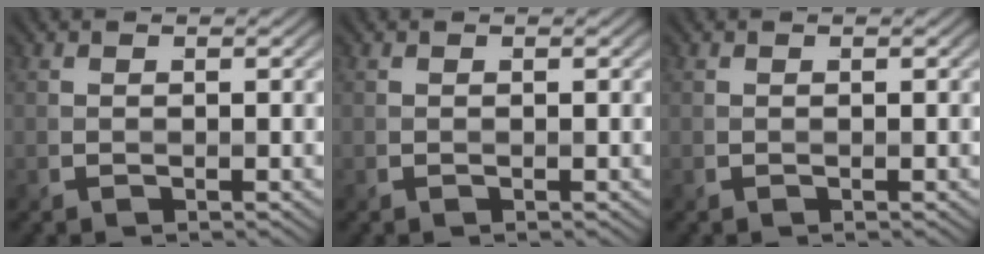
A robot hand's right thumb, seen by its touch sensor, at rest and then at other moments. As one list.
[{"total": 0.0}, {"total": 0.0}]